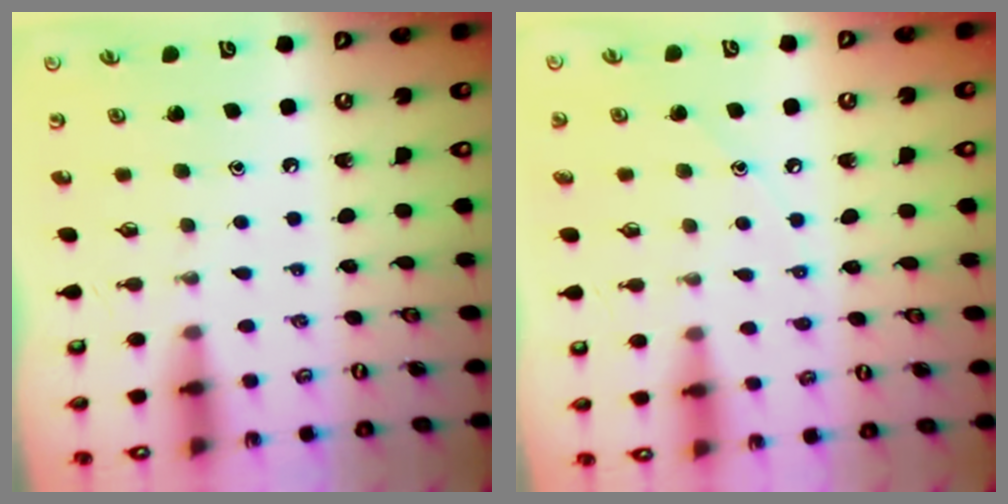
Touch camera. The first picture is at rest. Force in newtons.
{"total": 5.5, "press": 5.5, "slide": 0.7}